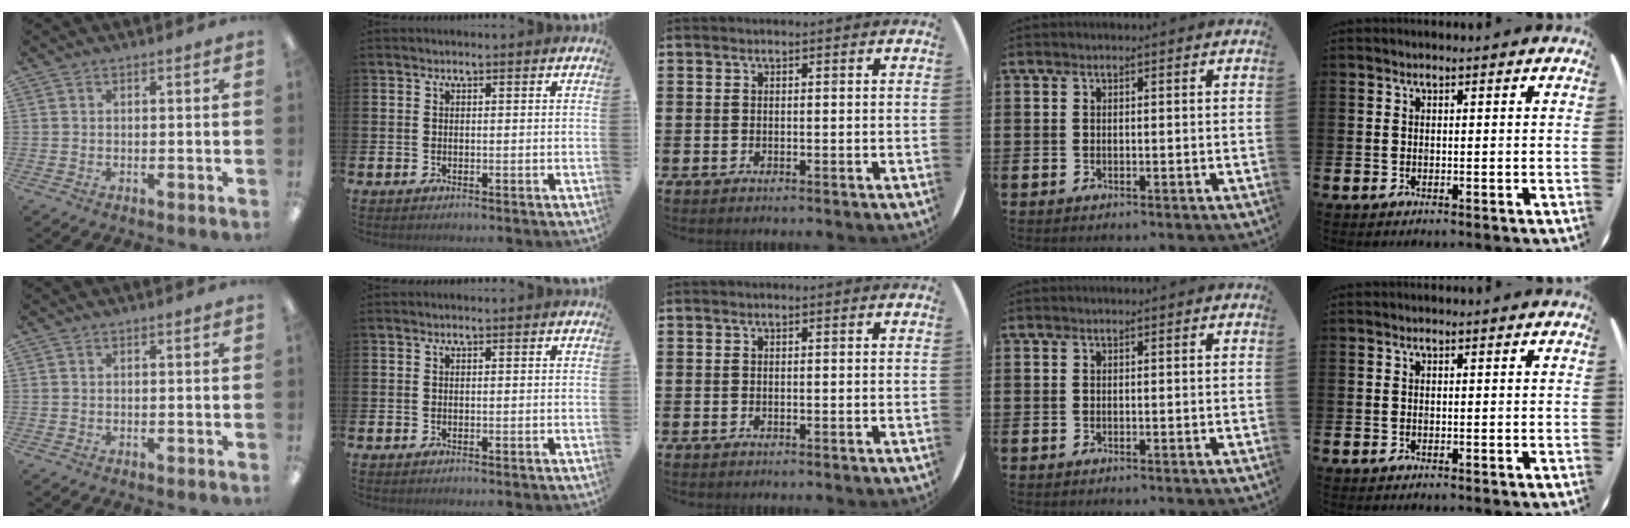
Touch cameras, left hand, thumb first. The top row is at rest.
{}